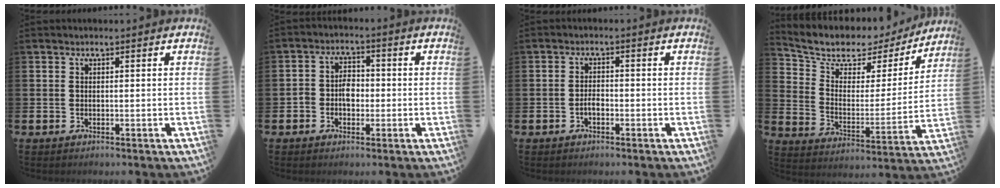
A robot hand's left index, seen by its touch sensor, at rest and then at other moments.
{"total": 3.4, "force": [-0.9, 2.6, 2.0], "torque": [-0.030, 0.006, -0.023]}
{"total": 1.6, "force": [-0.7, 0.8, 1.2], "torque": [-0.020, 0.003, -0.014]}
{"total": 7.8, "force": [6.7, 3.6, 1.9], "torque": [-0.075, -0.049, 0.112]}